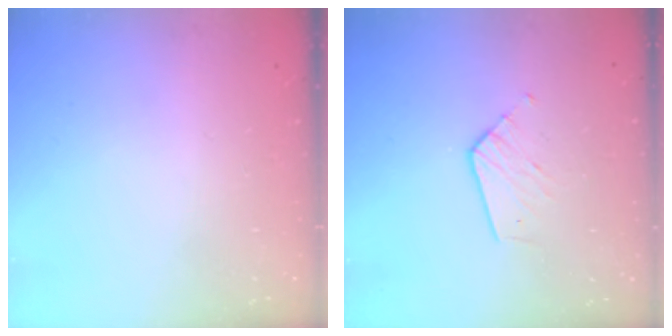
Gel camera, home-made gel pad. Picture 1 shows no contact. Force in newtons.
{"total": 6.0, "press": 6.0, "slide": 0.5}